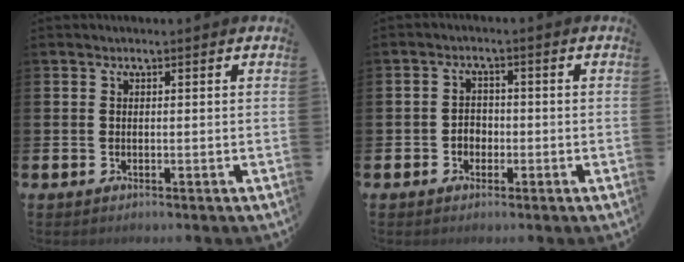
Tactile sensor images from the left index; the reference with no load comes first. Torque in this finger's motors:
{"motor_torque": [0.15, -0.02, 0.03, 0.02]}